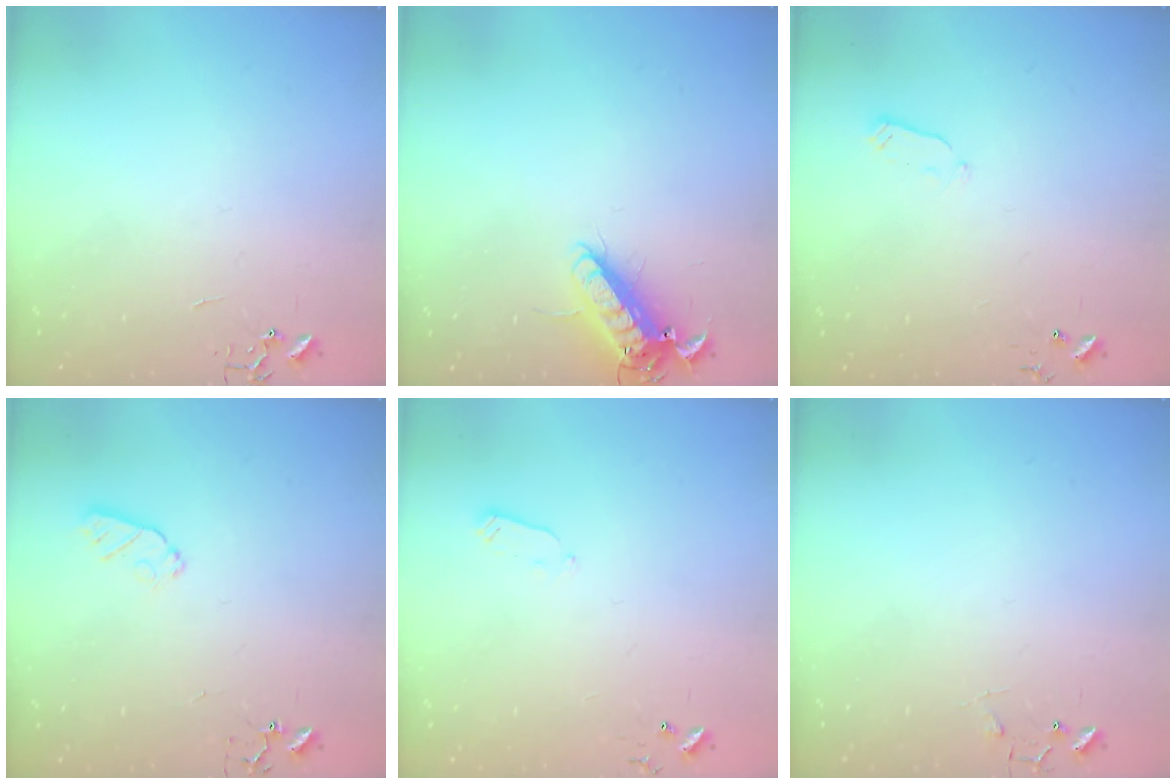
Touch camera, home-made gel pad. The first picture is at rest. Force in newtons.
{"total": 13.3, "press": 13.0, "slide": 2.5}
{"total": 2.7, "press": 2.6, "slide": 0.4}
{"total": 5.5, "press": 5.4, "slide": 1.1}
{"total": 2.4, "press": 2.3, "slide": 0.4}
{"total": 5.7, "press": 5.7, "slide": 0.2}